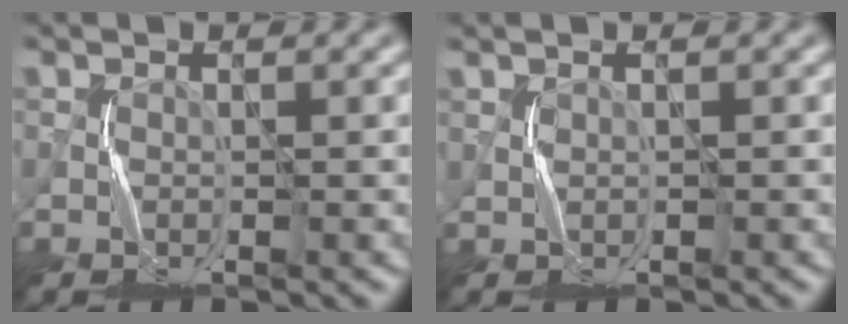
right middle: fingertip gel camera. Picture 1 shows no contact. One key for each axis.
{"total": 0.8, "fx": 0.3, "fy": 0.0, "fz": -0.7, "tx": 0.014, "ty": 0.001, "tz": 0.011}